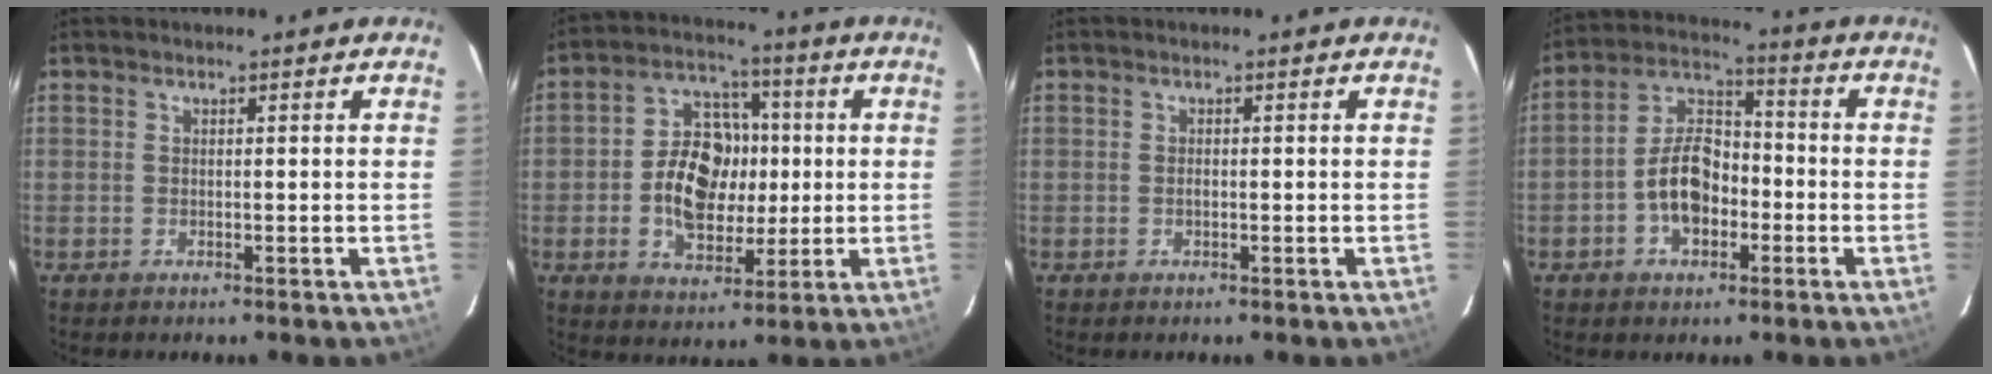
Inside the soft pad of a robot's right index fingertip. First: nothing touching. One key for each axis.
{"total": 13.2, "fx": -0.5, "fy": 9.4, "fz": 9.2, "tx": -0.177, "ty": 0.029, "tz": -0.001}
{"total": 0.6, "fx": -0.2, "fy": 0.3, "fz": 0.4, "tx": -0.007, "ty": 0.000, "tz": -0.003}
{"total": 10.1, "fx": -3.3, "fy": 6.2, "fz": 7.2, "tx": -0.140, "ty": 0.028, "tz": -0.053}